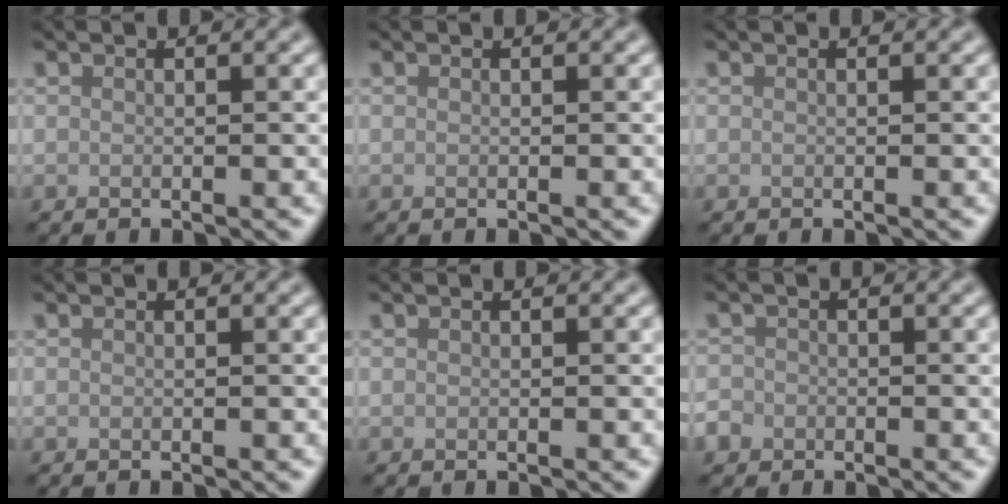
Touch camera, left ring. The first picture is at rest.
{"total": 0.0}
{"total": 0.0}
{"total": 0.0}
{"total": 0.0}
{"total": 1.5, "force": [-0.7, 1.3, 0.2], "torque": [0.002, 0.002, -0.018]}